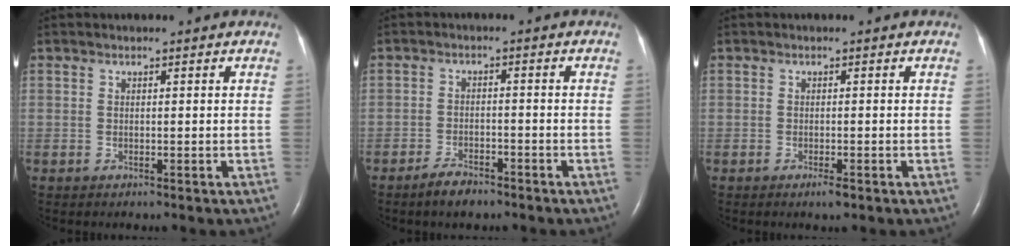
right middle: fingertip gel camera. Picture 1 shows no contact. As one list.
[{"total": 3.8, "force": [-3.1, 1.2, 1.9], "torque": [-0.043, -0.002, -0.052]}, {"total": 1.4, "force": [-0.9, 0.2, 1.0], "torque": [-0.020, -0.003, -0.013]}]